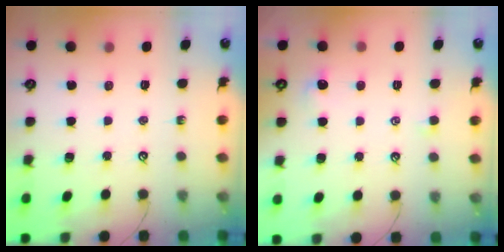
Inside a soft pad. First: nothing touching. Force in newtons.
{"total": 1.4, "press": 1.3, "slide": 0.4}